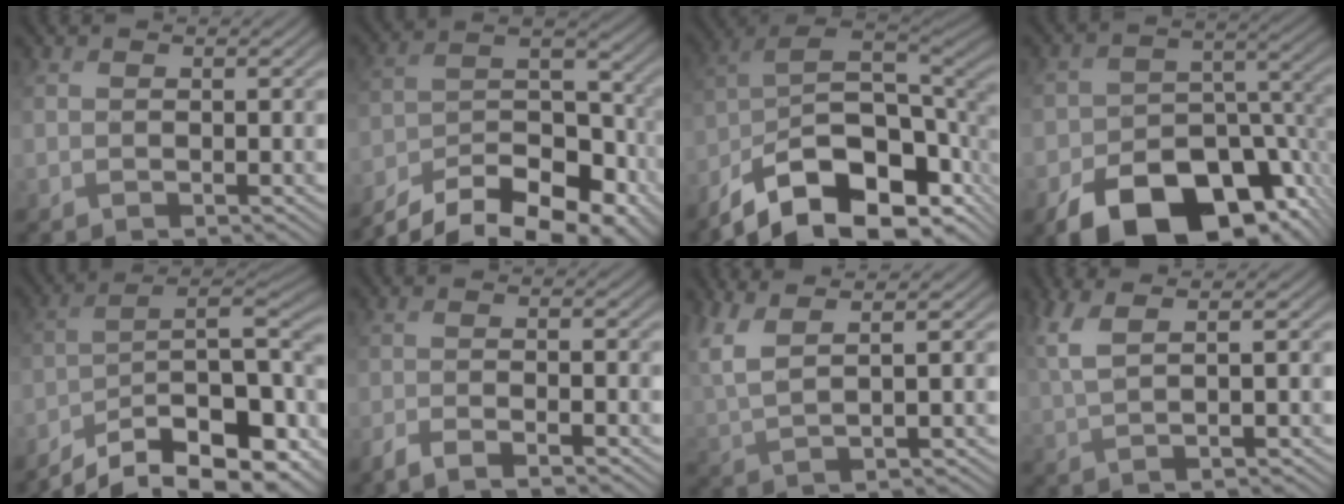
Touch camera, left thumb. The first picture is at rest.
{"total": 14.4, "force": [-10.5, 5.9, 7.8], "torque": [-0.174, -0.010, -0.163]}
{"total": 16.9, "force": [-8.9, 7.9, 12.0], "torque": [-0.250, -0.031, -0.147]}
{"total": 15.3, "force": [-8.7, 9.3, 8.5], "torque": [-0.142, -0.040, -0.138]}
{"total": 17.9, "force": [-12.4, 5.9, 11.4], "torque": [-0.199, -0.018, -0.182]}
{"total": 3.8, "force": [-2.9, 0.5, 2.4], "torque": [-0.042, -0.003, -0.067]}
{"total": 6.5, "force": [3.5, 1.6, 5.2], "torque": [-0.117, 0.018, 0.071]}
{"total": 5.2, "force": [2.1, 1.2, 4.6], "torque": [-0.088, 0.016, 0.040]}